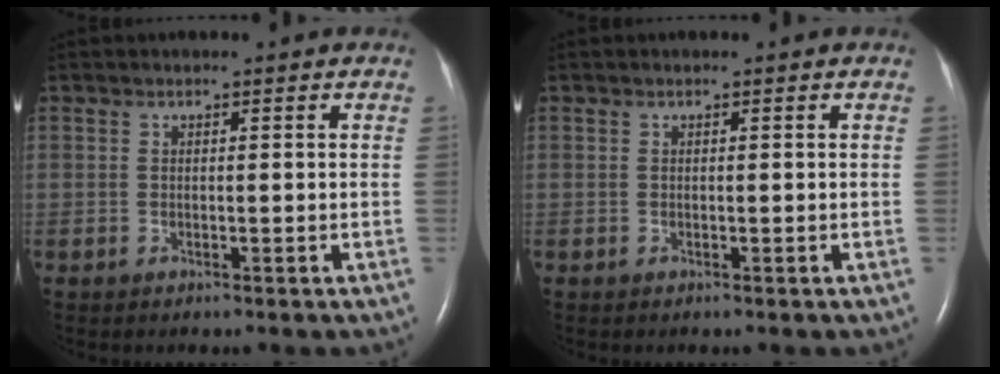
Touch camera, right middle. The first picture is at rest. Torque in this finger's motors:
{"motor_torque": [-0.02, 0.04, 0.00, 0.01]}